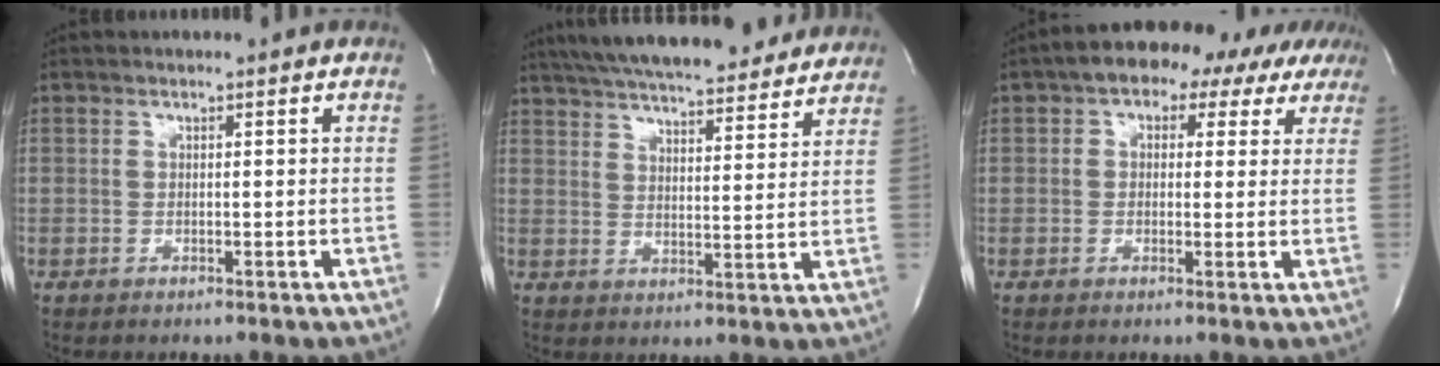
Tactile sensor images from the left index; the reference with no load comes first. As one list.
[{"total": 23.7, "force": [20.9, 4.6, 10.3], "torque": [-0.179, 0.019, 0.283]}, {"total": 9.1, "force": [5.3, 5.5, 5.0], "torque": [-0.053, 0.032, 0.056]}]